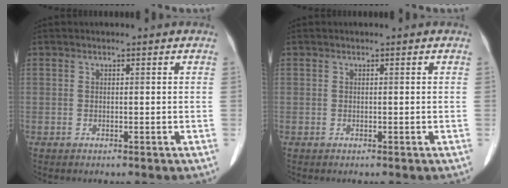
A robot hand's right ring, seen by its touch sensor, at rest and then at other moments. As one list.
[{"total": 0.0}]